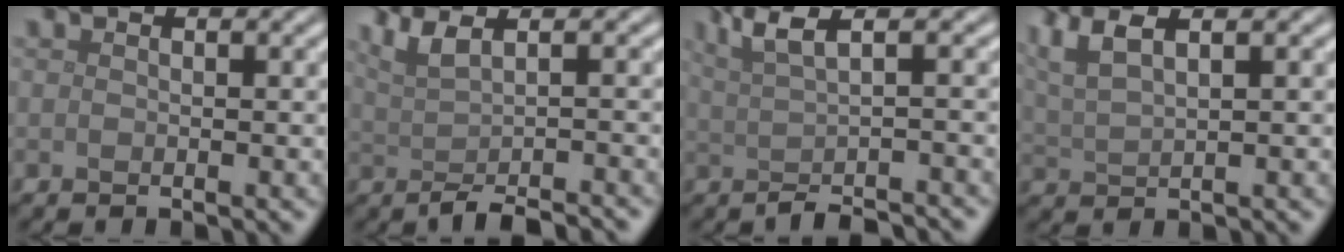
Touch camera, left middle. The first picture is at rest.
{"total": 4.2, "force": [-0.3, 1.3, 4.0], "torque": [-0.057, 0.000, -0.008]}
{"total": 4.4, "force": [0.3, 1.3, 4.2], "torque": [-0.056, 0.004, 0.001]}
{"total": 5.1, "force": [3.0, 1.7, 3.8], "torque": [-0.075, 0.021, 0.054]}